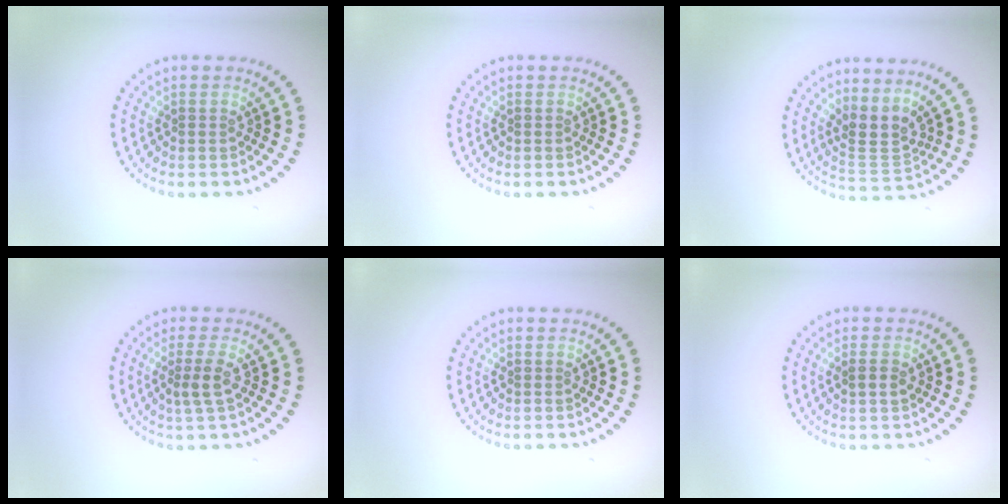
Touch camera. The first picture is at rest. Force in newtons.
{"total": 0.0}
{"total": 3.0, "press": 2.2, "slide": 2.0}
{"total": 2.0, "press": 1.6, "slide": 1.2}
{"total": 0.0}
{"total": 1.3, "press": 1.2, "slide": 0.5}